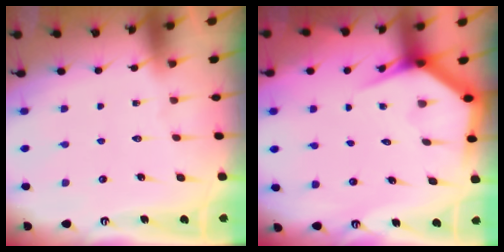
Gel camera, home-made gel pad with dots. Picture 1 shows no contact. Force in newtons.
{"total": 4.3, "press": 4.3, "slide": 0.3}